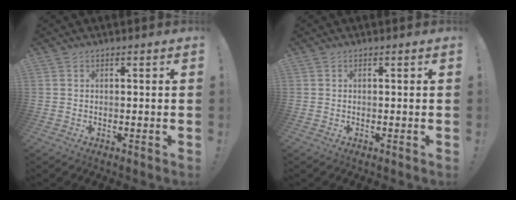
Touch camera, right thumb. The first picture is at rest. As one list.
[{"total": 0.0}]